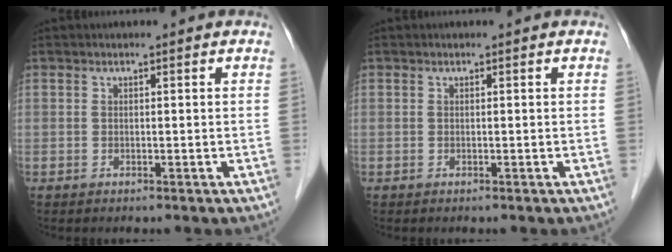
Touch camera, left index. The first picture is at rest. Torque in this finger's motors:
{"motor_torque": [0.00, 0.00, 0.02, 0.00]}